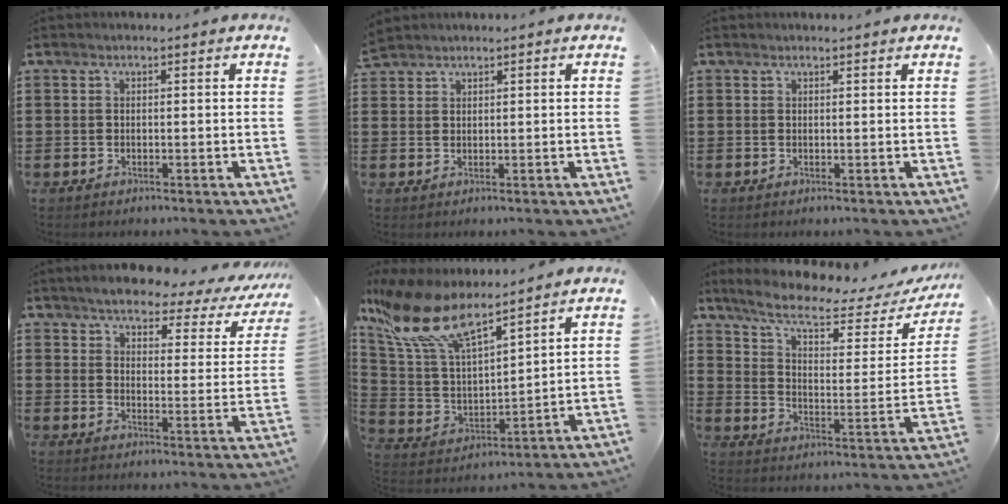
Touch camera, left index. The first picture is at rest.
{"total": 1.9, "force": [1.9, 0.4, 0.0], "torque": [-0.005, 0.002, 0.038]}
{"total": 0.6, "force": [0.6, 0.0, 0.1], "torque": [-0.004, 0.000, 0.013]}
{"total": 4.7, "force": [4.2, 0.9, 1.8], "torque": [-0.053, -0.029, 0.065]}
{"total": 12.4, "force": [8.9, 3.8, 7.8], "torque": [-0.196, -0.045, 0.156]}
{"total": 8.4, "force": [6.3, 1.9, 5.2], "torque": [-0.120, -0.039, 0.105]}